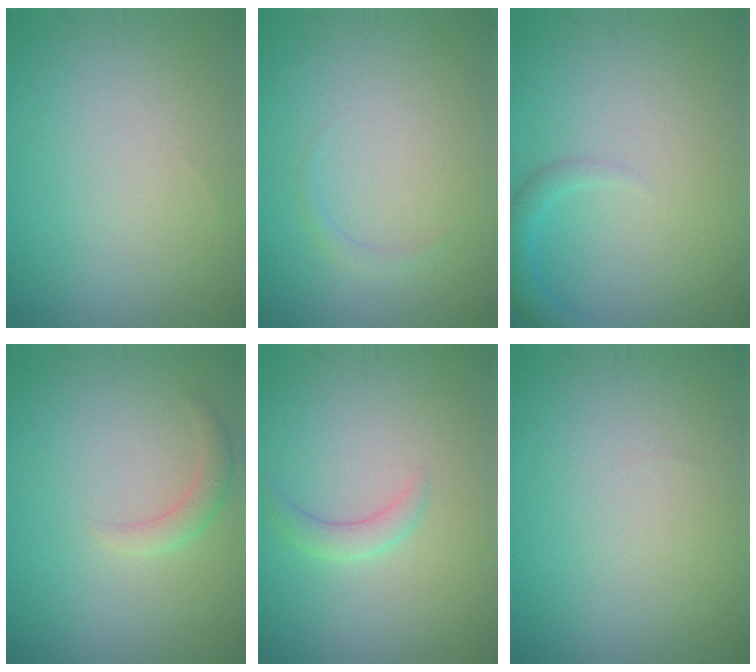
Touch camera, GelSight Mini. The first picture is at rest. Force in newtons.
{"total": 0.8, "press": 0.8, "slide": 0.1}
{"total": 1.8, "press": 1.8, "slide": 0.2}
{"total": 1.6, "press": 1.6, "slide": 0.1}
{"total": 1.6, "press": 1.6, "slide": 0.1}
{"total": 0.0}